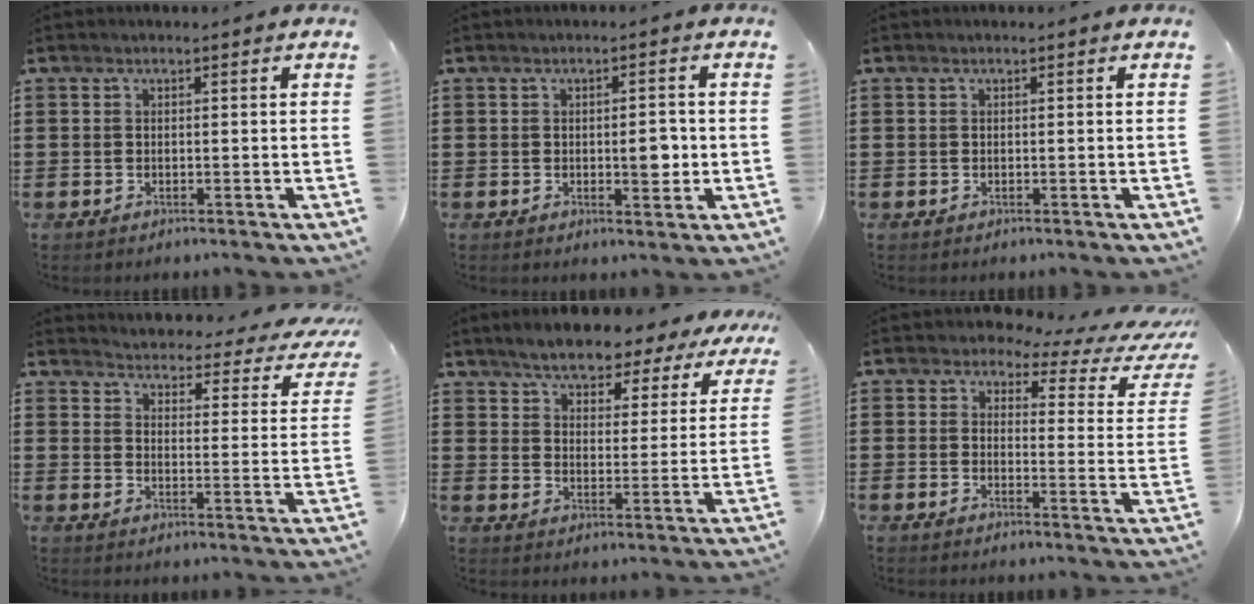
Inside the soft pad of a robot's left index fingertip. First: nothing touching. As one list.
[{"total": 3.9, "force": [-0.3, 1.5, 3.5], "torque": [-0.047, -0.003, -0.011]}, {"total": 0.0}, {"total": 2.8, "force": [2.7, 0.0, 0.7], "torque": [-0.025, -0.033, 0.036]}, {"total": 5.7, "force": [5.6, 0.7, 1.0], "torque": [-0.050, -0.032, 0.095]}, {"total": 3.6, "force": [2.5, 1.6, 2.1], "torque": [-0.051, -0.014, 0.035]}]